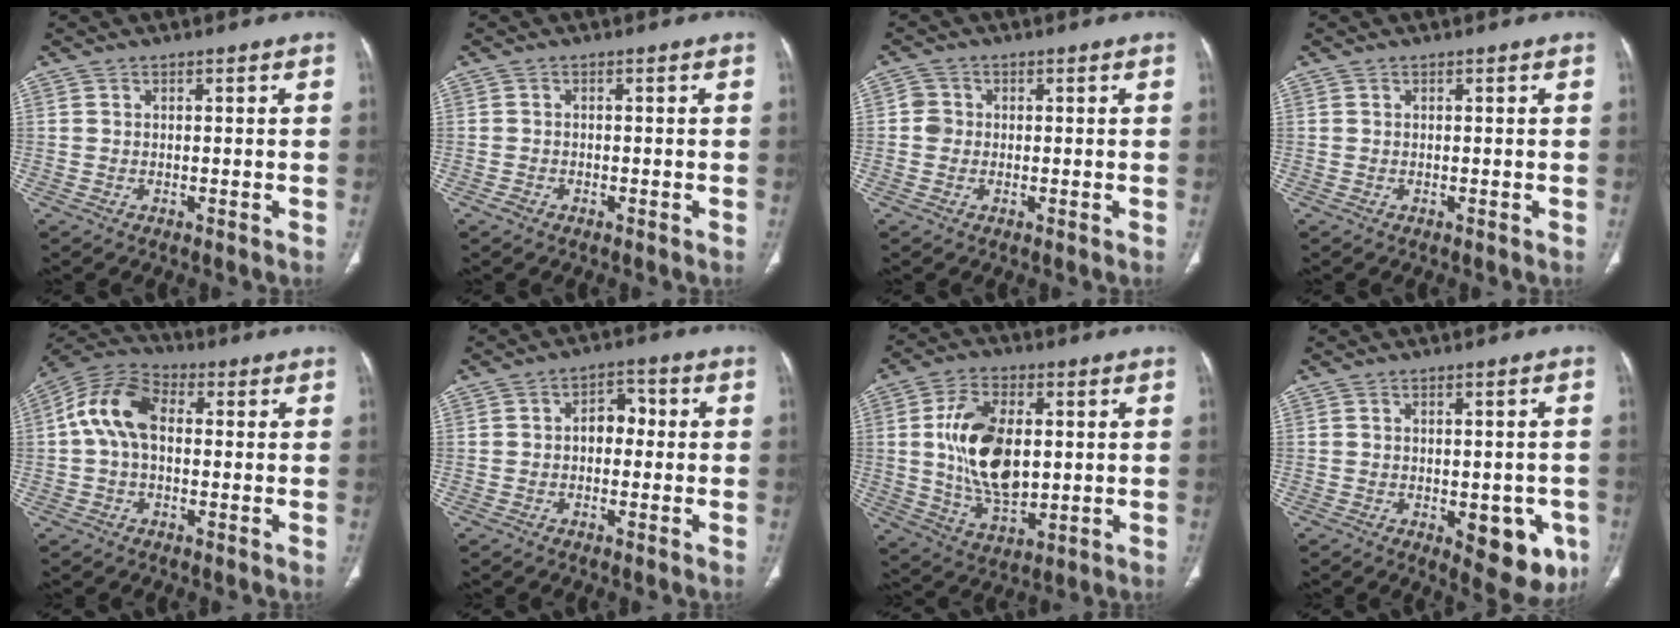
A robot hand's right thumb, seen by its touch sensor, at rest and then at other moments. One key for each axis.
{"total": 1.1, "fx": -0.7, "fy": 0.7, "fz": 0.4, "tx": -0.011, "ty": 0.002, "tz": -0.015}
{"total": 2.5, "fx": -0.1, "fy": 2.4, "fz": 0.8, "tx": 0.001, "ty": 0.007, "tz": -0.005}
{"total": 0.0}
{"total": 10.7, "fx": 0.7, "fy": 6.8, "fz": 8.2, "tx": -0.157, "ty": 0.030, "tz": 0.002}
{"total": 4.8, "fx": -0.2, "fy": 3.4, "fz": 3.4, "tx": -0.030, "ty": 0.021, "tz": -0.013}
{"total": 16.0, "fx": 1.5, "fy": 9.2, "fz": 13.0, "tx": -0.225, "ty": -0.008, "tz": 0.035}
{"total": 10.8, "fx": -3.6, "fy": 5.3, "fz": 8.7, "tx": -0.074, "ty": -0.001, "tz": -0.032}